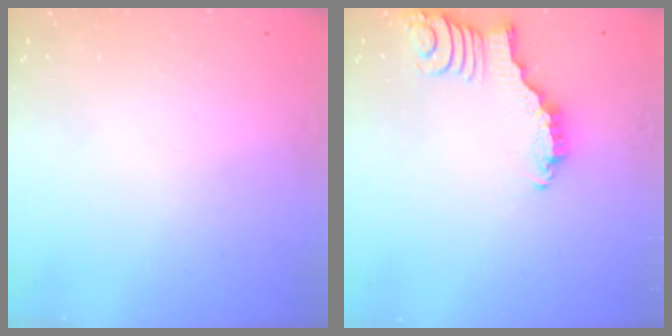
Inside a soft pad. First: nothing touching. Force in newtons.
{"total": 2.8, "press": 2.7, "slide": 0.4}